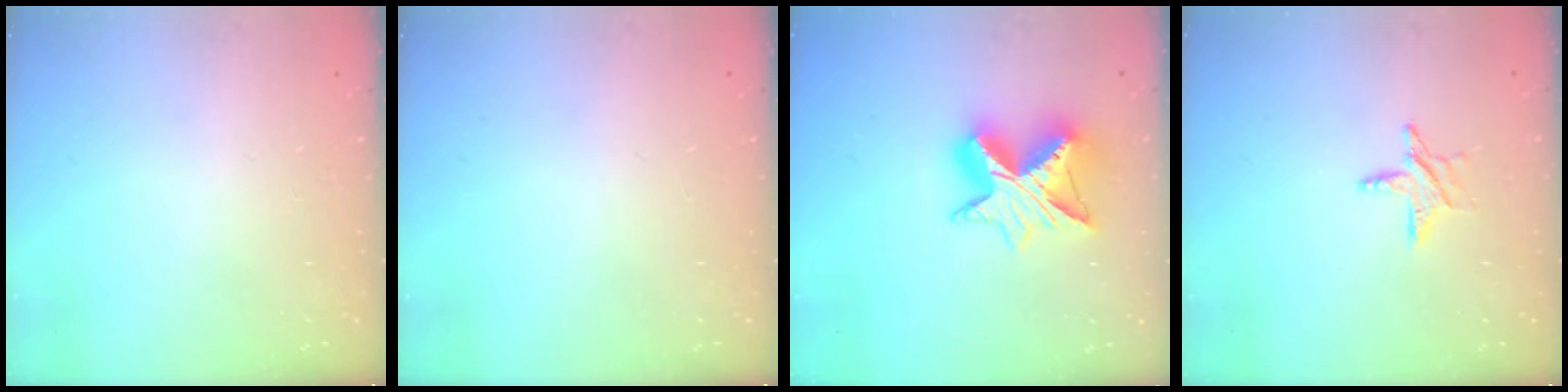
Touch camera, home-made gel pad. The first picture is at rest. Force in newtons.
{"total": 0.0}
{"total": 12.8, "press": 12.7, "slide": 1.0}
{"total": 6.6, "press": 6.5, "slide": 0.4}